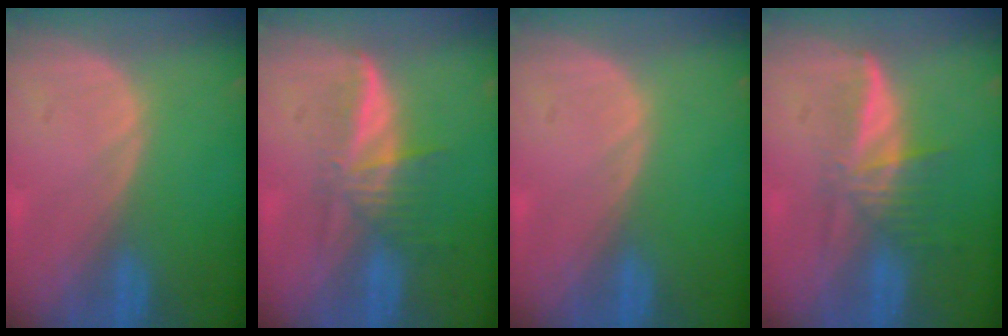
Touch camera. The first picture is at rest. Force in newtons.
{"total": 5.9, "press": 5.4, "slide": 2.3}
{"total": 0.0}
{"total": 5.9, "press": 5.3, "slide": 2.4}